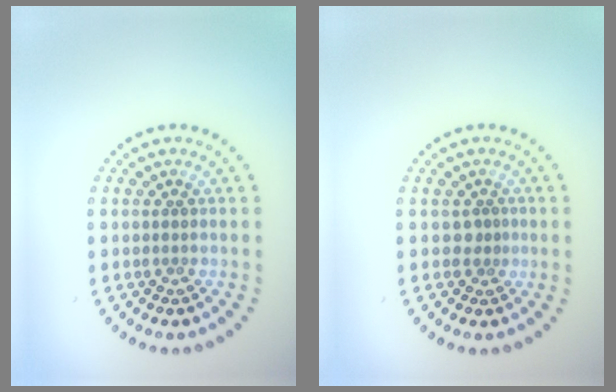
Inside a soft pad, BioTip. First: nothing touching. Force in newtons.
{"total": 0.8, "press": 0.5, "slide": 0.7}